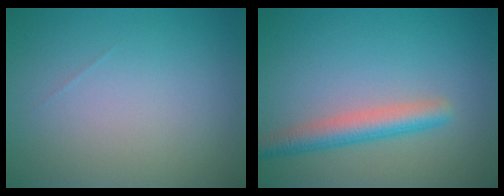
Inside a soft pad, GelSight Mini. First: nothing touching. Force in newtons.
{"total": 3.5, "press": 3.5, "slide": 0.1}